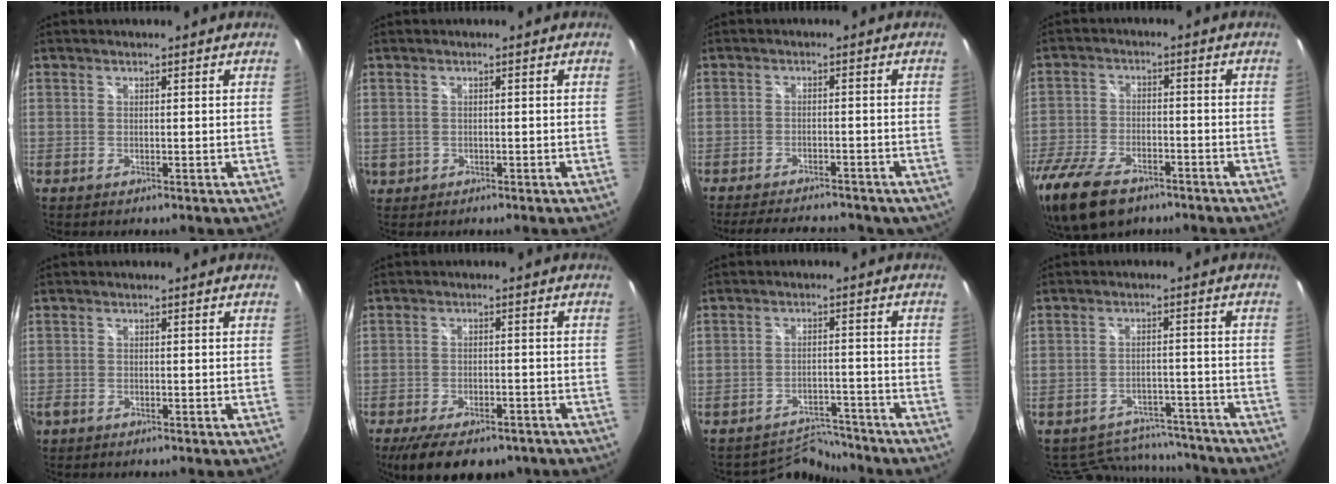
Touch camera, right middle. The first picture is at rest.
{"total": 2.3, "force": [-0.3, 2.2, 0.8], "torque": [-0.017, -0.003, 0.000]}
{"total": 12.9, "force": [-10.5, 4.8, 5.9], "torque": [-0.122, -0.012, -0.139]}
{"total": 17.1, "force": [-11.6, 8.4, 9.4], "torque": [-0.237, -0.041, -0.208]}
{"total": 1.7, "force": [-1.1, 1.2, 0.4], "torque": [-0.013, -0.003, -0.021]}
{"total": 13.3, "force": [-9.7, 5.6, 7.2], "torque": [-0.152, -0.024, -0.140]}
{"total": 6.0, "force": [-5.8, 0.7, -0.9], "torque": [0.001, 0.013, -0.094]}
{"total": 13.2, "force": [-11.5, 5.7, 3.0], "torque": [-0.071, 0.027, -0.139]}